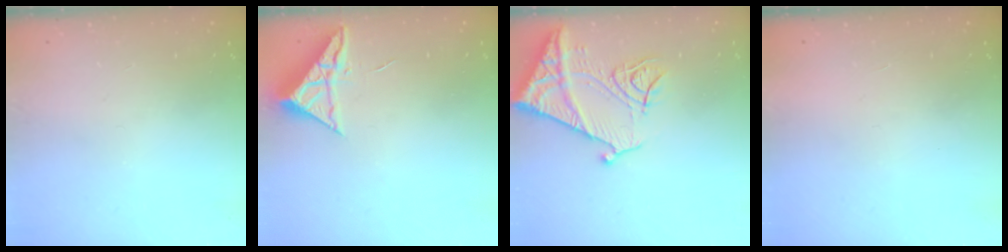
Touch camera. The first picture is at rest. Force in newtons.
{"total": 6.9, "press": 6.9, "slide": 0.3}
{"total": 15.7, "press": 15.6, "slide": 1.7}
{"total": 1.5, "press": 1.5, "slide": 0.1}